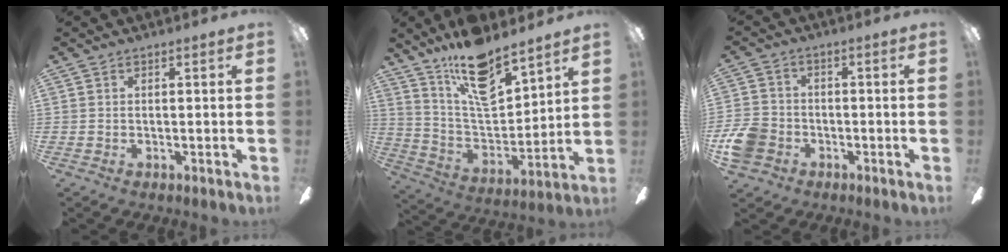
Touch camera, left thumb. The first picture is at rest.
{"total": 17.1, "force": [12.9, 6.3, 9.3], "torque": [-0.169, -0.077, 0.226]}
{"total": 8.3, "force": [-3.2, 6.6, 3.9], "torque": [-0.091, 0.023, -0.061]}